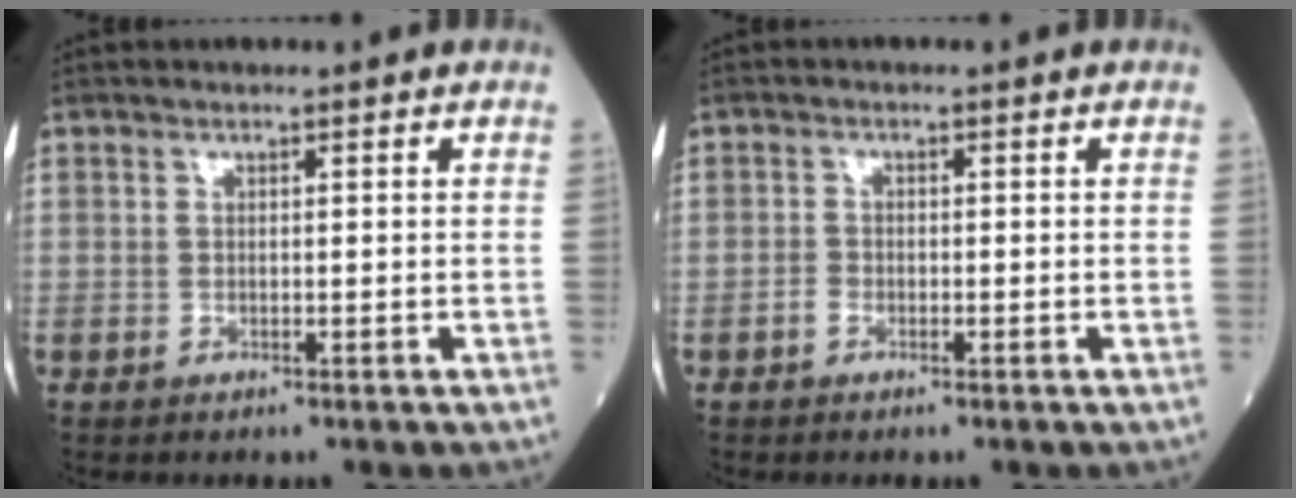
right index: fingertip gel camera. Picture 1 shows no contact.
{"total": 1.1, "force": [-0.7, 0.7, 0.5], "torque": [-0.007, 0.004, -0.013]}